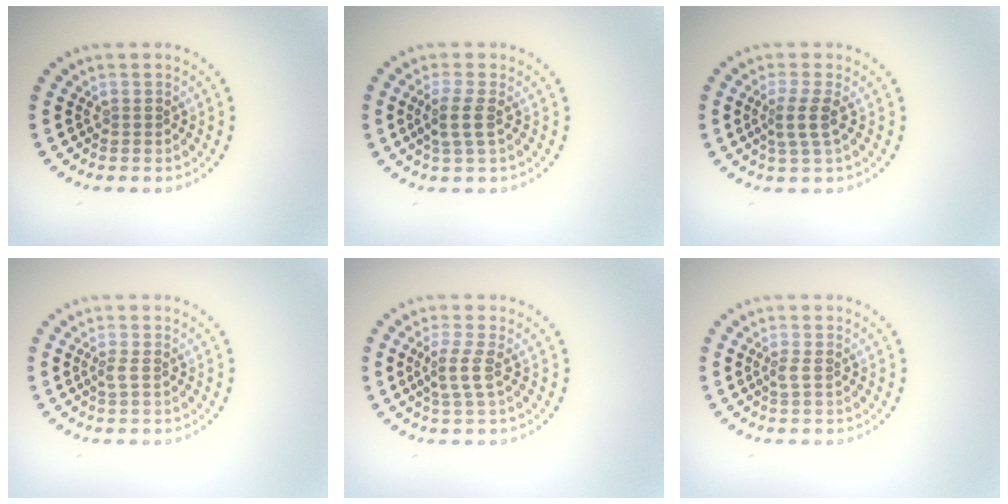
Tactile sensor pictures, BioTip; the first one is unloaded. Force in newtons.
{"total": 2.3, "press": 2.0, "slide": 1.1}
{"total": 2.3, "press": 1.9, "slide": 1.4}
{"total": 0.9, "press": 0.6, "slide": 0.6}
{"total": 2.2, "press": 1.7, "slide": 1.3}
{"total": 0.9, "press": 0.6, "slide": 0.6}